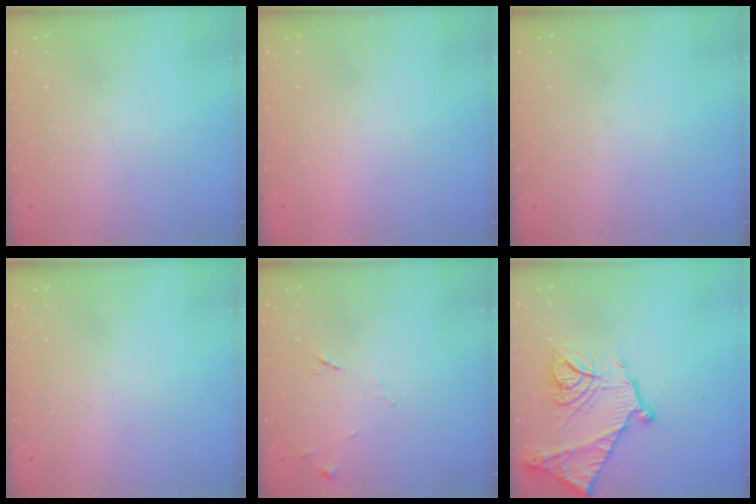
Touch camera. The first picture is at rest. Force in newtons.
{"total": 1.5, "press": 1.5, "slide": 0.1}
{"total": 0.0}
{"total": 0.0}
{"total": 7.1, "press": 7.1, "slide": 0.7}
{"total": 20.7, "press": 20.6, "slide": 2.0}